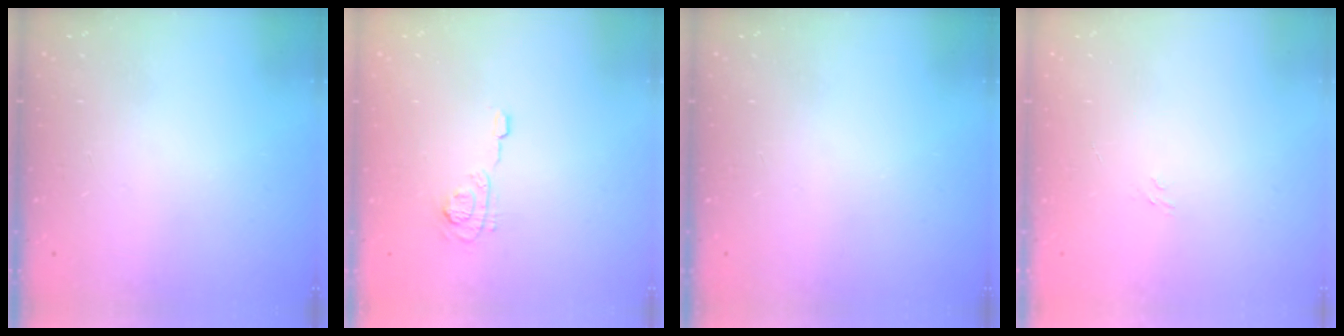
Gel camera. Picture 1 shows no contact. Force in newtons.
{"total": 7.6, "press": 7.5, "slide": 0.9}
{"total": 0.0}
{"total": 2.9, "press": 2.6, "slide": 1.1}